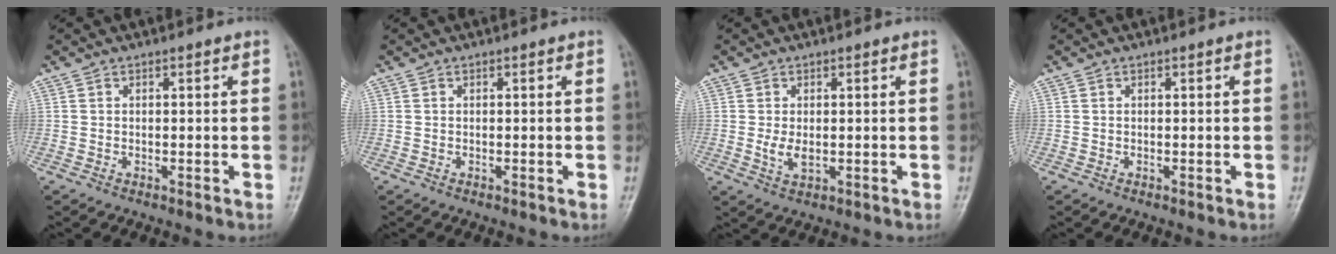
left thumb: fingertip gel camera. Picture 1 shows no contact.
{"total": 0.0}
{"total": 3.2, "force": [0.1, 1.8, 2.6], "torque": [-0.049, -0.009, 0.007]}
{"total": 0.0}